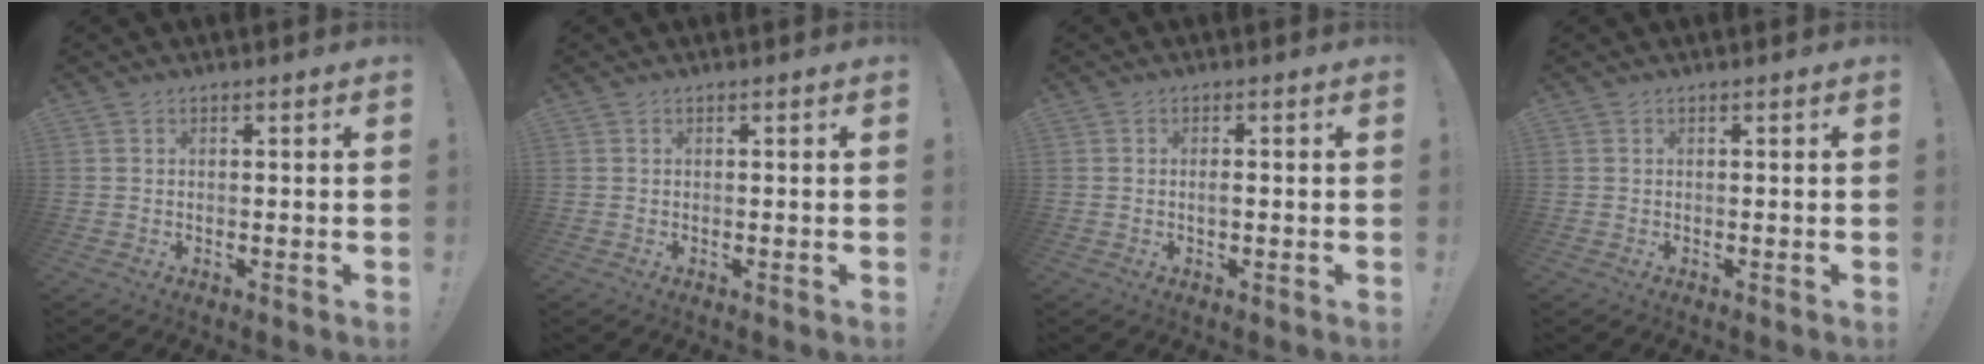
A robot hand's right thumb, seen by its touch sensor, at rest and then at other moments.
{"total": 0.0}
{"total": 1.4, "force": [-0.4, 0.3, 1.2], "torque": [-0.018, 0.001, -0.010]}
{"total": 0.0}